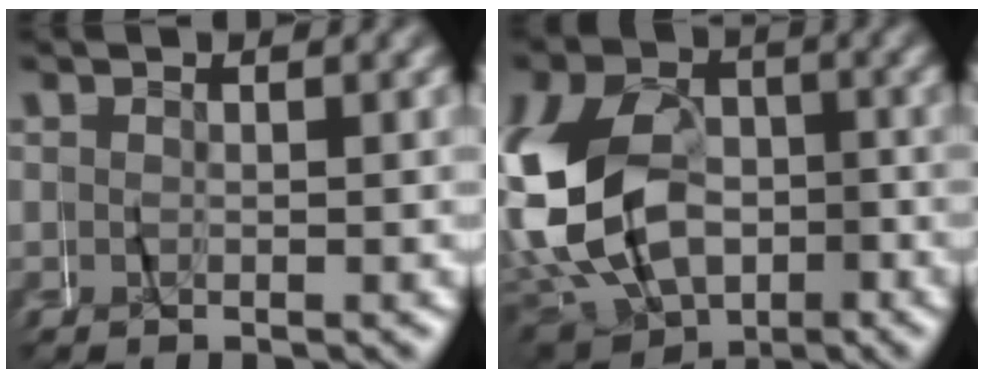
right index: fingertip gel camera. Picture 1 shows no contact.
{"total": 14.7, "force": [-1.5, 12.1, 8.1], "torque": [-0.179, -0.022, -0.028]}